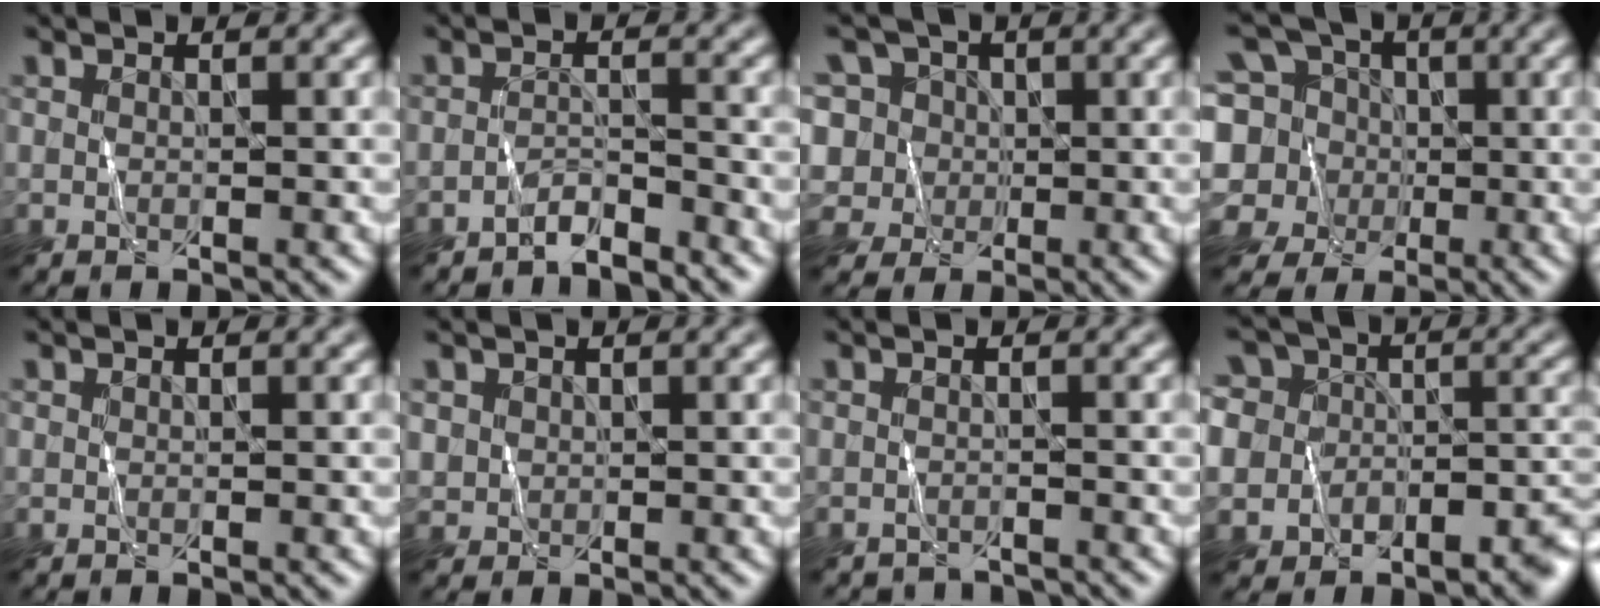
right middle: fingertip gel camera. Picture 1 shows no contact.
{"total": 2.4, "force": [-2.4, 0.2, 0.4], "torque": [-0.004, 0.008, -0.046]}
{"total": 9.5, "force": [3.7, 7.8, 3.9], "torque": [-0.093, 0.043, 0.034]}
{"total": 10.6, "force": [0.6, 9.6, 4.4], "torque": [-0.120, 0.034, -0.030]}
{"total": 0.0}
{"total": 1.0, "force": [0.3, 0.9, -0.1], "torque": [-0.003, -0.002, 0.011]}
{"total": 2.2, "force": [-2.2, 0.1, -0.1], "torque": [0.003, -0.008, -0.034]}
{"total": 12.1, "force": [-3.9, 10.1, 5.3], "torque": [-0.101, -0.004, -0.076]}